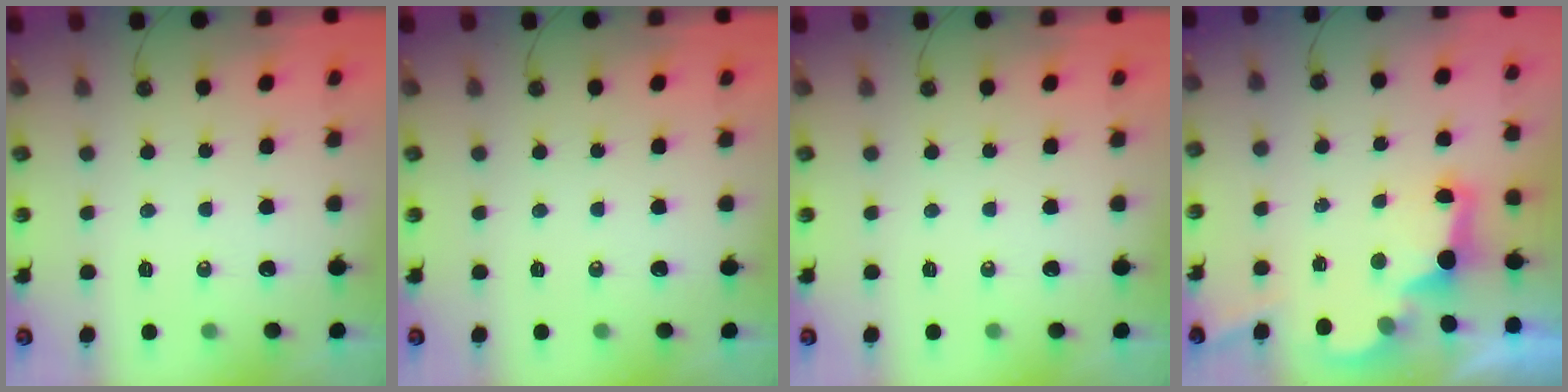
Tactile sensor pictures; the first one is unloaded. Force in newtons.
{"total": 0.0}
{"total": 0.0}
{"total": 2.7, "press": 2.6, "slide": 0.9}